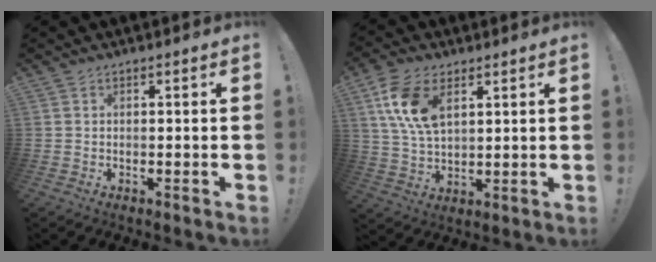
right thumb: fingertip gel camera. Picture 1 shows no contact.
{"total": 12.4, "force": [5.4, 6.9, 8.7], "torque": [-0.176, -0.009, 0.099]}